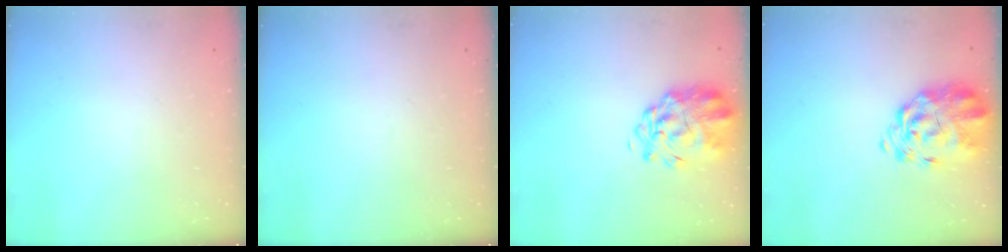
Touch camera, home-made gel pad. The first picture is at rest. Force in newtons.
{"total": 0.0}
{"total": 5.4, "press": 4.6, "slide": 2.7}
{"total": 4.5, "press": 4.1, "slide": 1.9}